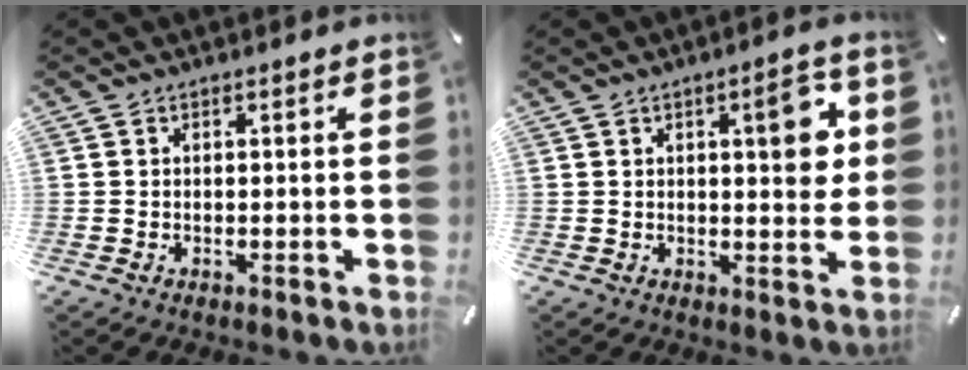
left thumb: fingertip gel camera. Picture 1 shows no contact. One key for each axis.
{"total": 9.0, "fx": 2.6, "fy": 3.3, "fz": 8.0, "tx": -0.096, "ty": -0.014, "tz": 0.033}